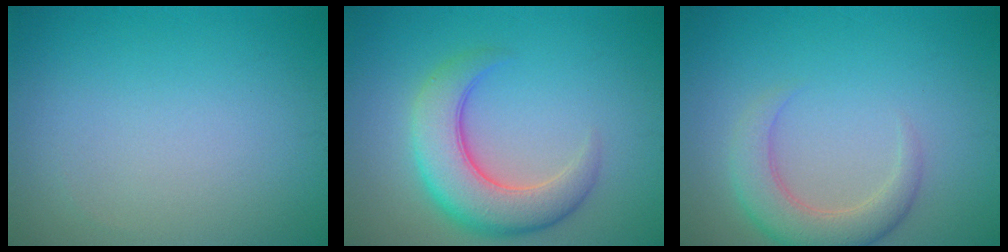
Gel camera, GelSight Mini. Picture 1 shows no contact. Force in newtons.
{"total": 6.4, "press": 6.4, "slide": 0.3}
{"total": 3.8, "press": 3.8, "slide": 0.2}